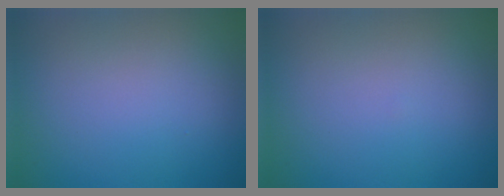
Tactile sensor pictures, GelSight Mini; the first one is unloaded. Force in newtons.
{"total": 0.0}